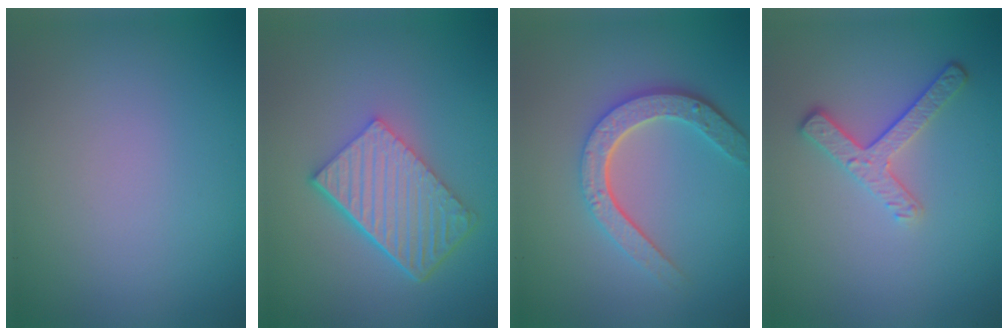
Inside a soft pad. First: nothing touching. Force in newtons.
{"total": 6.2, "press": 4.2, "slide": 4.6}
{"total": 4.6, "press": 3.5, "slide": 3.0}
{"total": 2.7, "press": 2.3, "slide": 1.5}